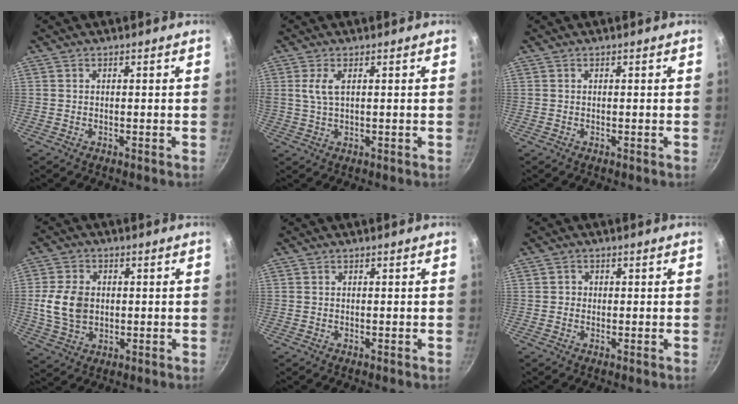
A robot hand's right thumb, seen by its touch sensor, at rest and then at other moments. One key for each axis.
{"total": 3.7, "fx": 1.1, "fy": 1.1, "fz": 3.3, "tx": -0.074, "ty": -0.001, "tz": 0.025}
{"total": 0.0}
{"total": 8.8, "fx": 0.3, "fy": 6.4, "fz": 5.9, "tx": -0.101, "ty": -0.002, "tz": 0.005}
{"total": 0.0}
{"total": 1.4, "fx": 0.1, "fy": 1.3, "fz": 0.3, "tx": 0.002, "ty": 0.001, "tz": -0.002}